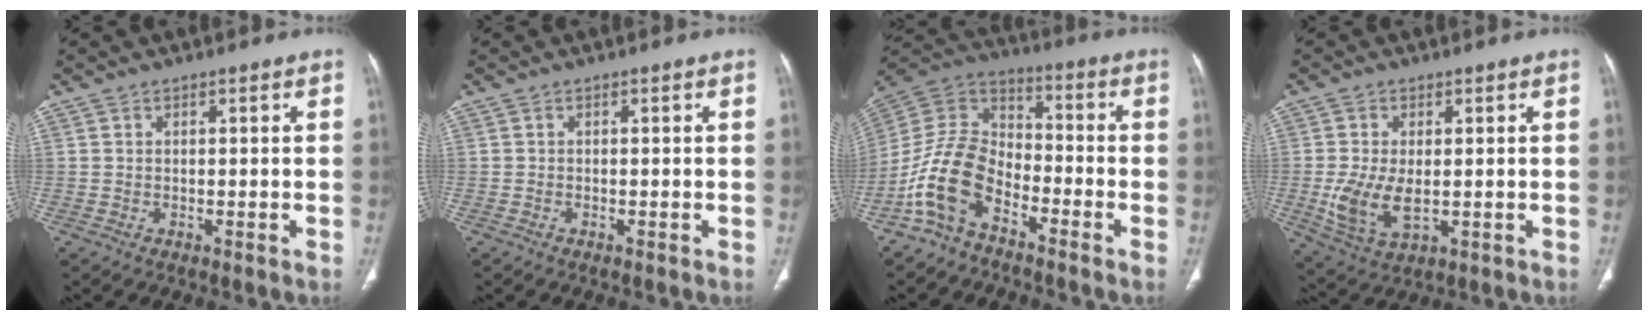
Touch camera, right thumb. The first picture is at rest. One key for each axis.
{"total": 0.0}
{"total": 12.6, "fx": -7.1, "fy": 7.2, "fz": 7.5, "tx": -0.141, "ty": 0.066, "tz": -0.152}
{"total": 8.9, "fx": -0.8, "fy": 4.9, "fz": 7.4, "tx": -0.148, "ty": -0.012, "tz": -0.005}